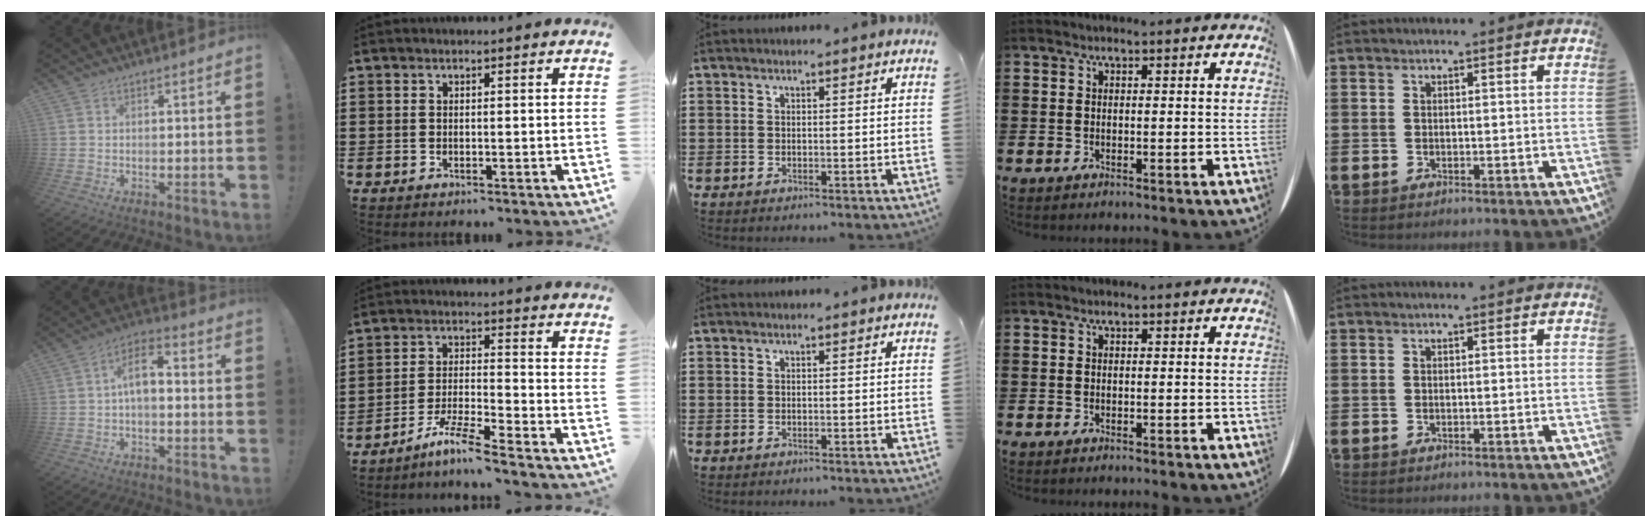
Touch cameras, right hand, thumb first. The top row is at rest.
{"thumb": {"total": 7.7, "force": [0.0, 3.9, 6.6], "torque": [-0.112, 0.011, 0.003]}, "index": {"total": 6.4, "force": [-5.5, -0.4, 3.3], "torque": [-0.076, -0.013, -0.106]}}